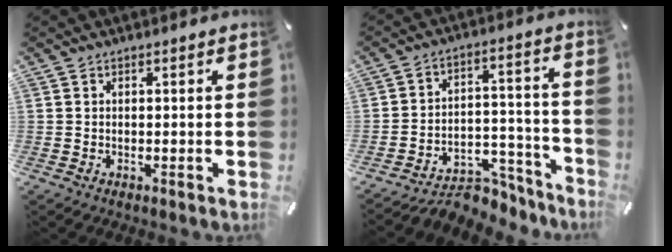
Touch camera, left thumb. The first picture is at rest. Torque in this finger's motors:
{"motor_torque": [-1.06, 1.12, 0.07, 0.12, 0.01]}